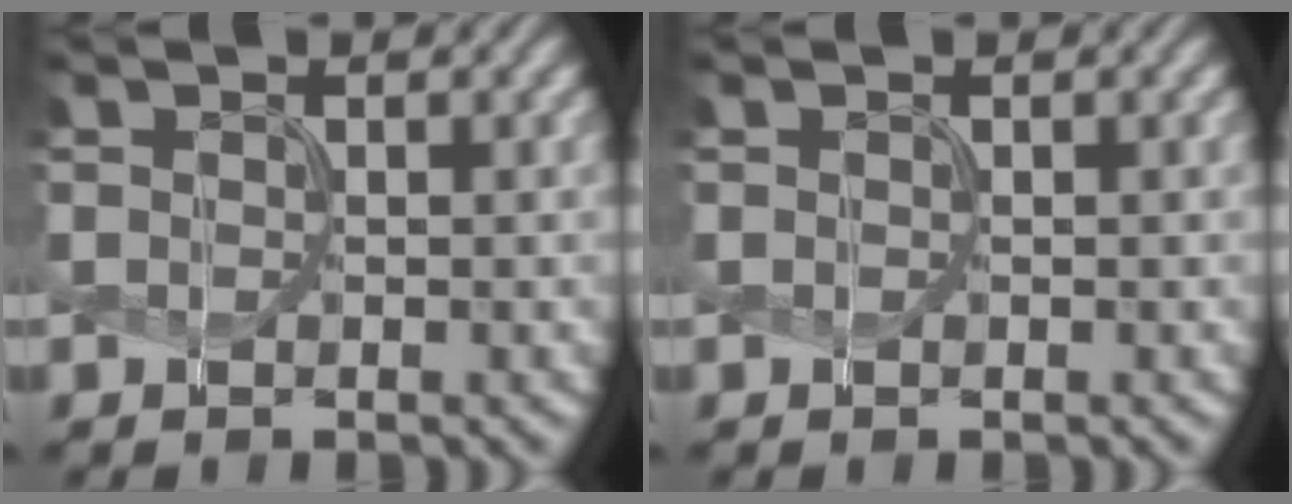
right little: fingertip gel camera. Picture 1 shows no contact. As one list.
[{"total": 0.0}]